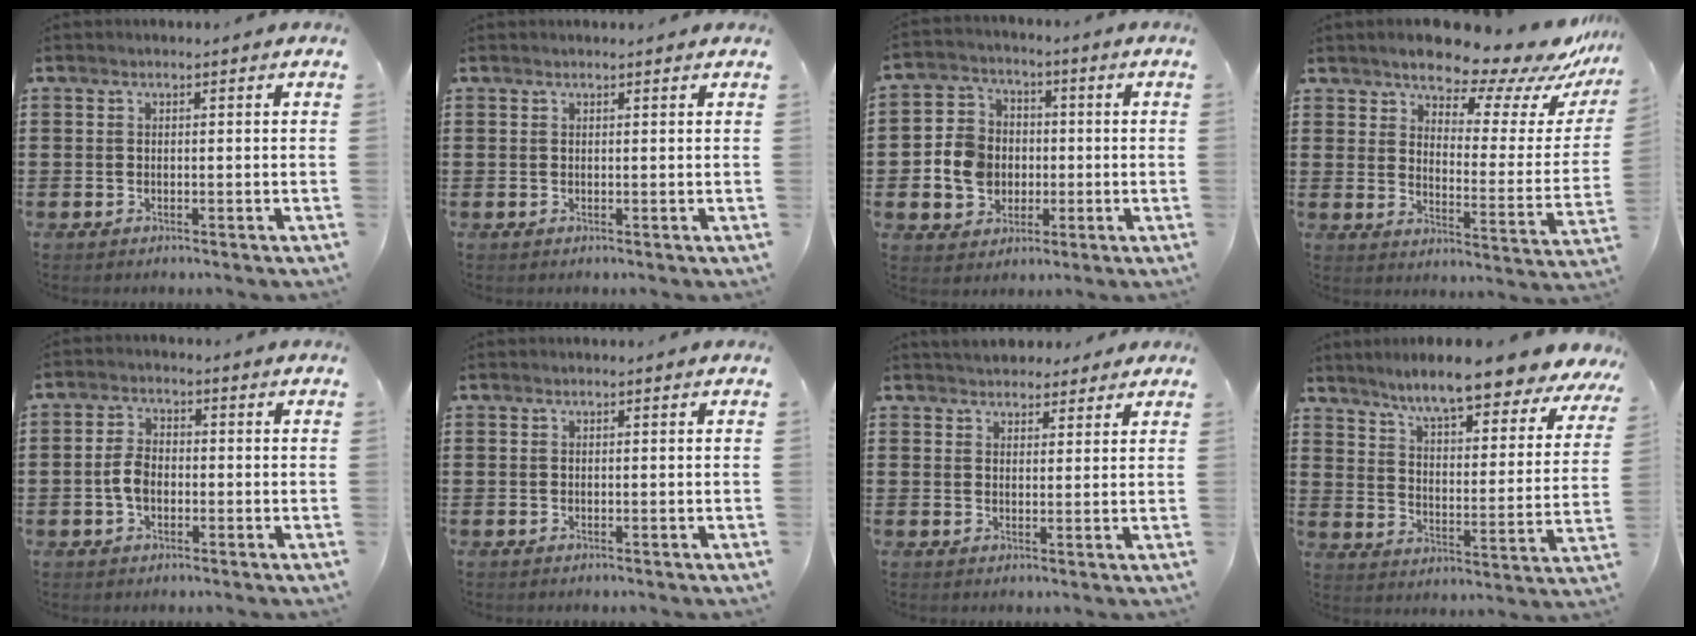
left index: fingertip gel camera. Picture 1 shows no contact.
{"total": 0.8, "force": [0.7, -0.1, 0.3], "torque": [-0.007, -0.002, 0.015]}
{"total": 6.9, "force": [-1.0, 6.4, 2.3], "torque": [-0.069, 0.020, -0.016]}
{"total": 10.4, "force": [9.4, 2.3, 4.0], "torque": [-0.080, -0.072, 0.158]}
{"total": 3.9, "force": [-0.8, 2.5, 2.9], "torque": [-0.077, -0.002, -0.021]}
{"total": 0.0}
{"total": 3.4, "force": [3.1, 1.6, 0.0], "torque": [-0.013, -0.002, 0.058]}
{"total": 8.8, "force": [7.9, -0.1, 4.0], "torque": [-0.101, -0.050, 0.130]}